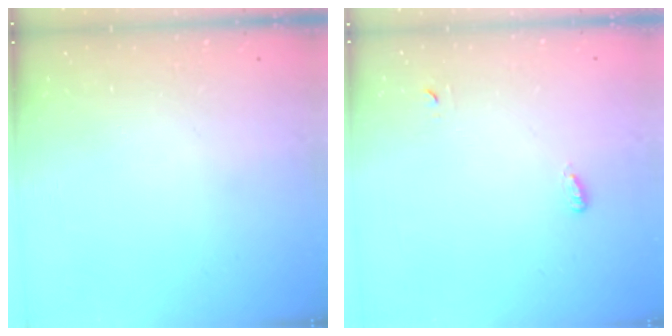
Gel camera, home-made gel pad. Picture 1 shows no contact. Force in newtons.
{"total": 3.7, "press": 3.3, "slide": 1.6}